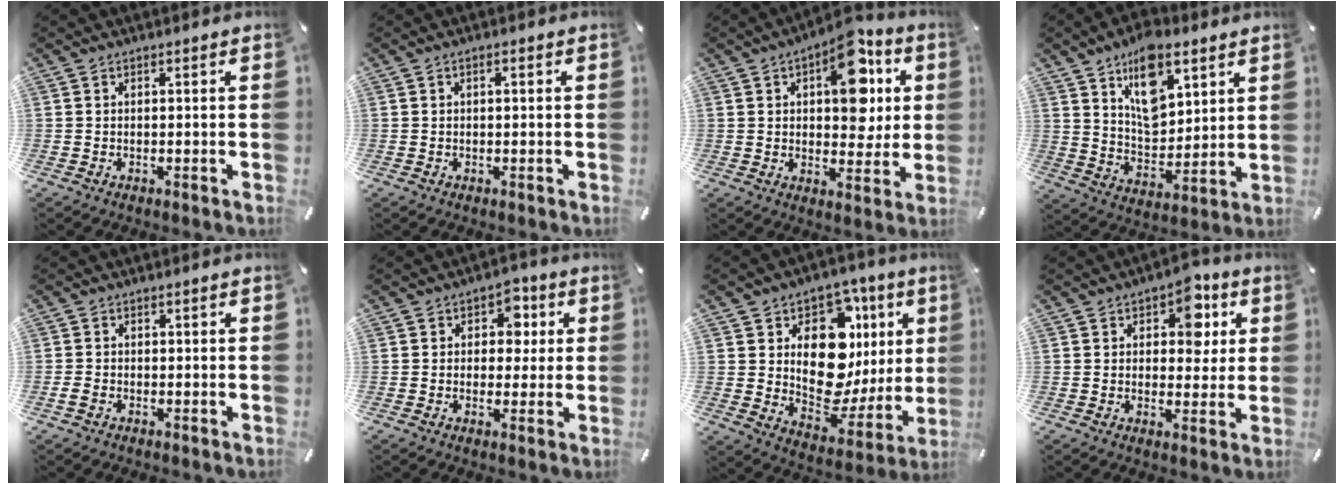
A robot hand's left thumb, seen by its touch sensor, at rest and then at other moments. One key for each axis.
{"total": 1.1, "fx": -0.1, "fy": 0.3, "fz": 1.0, "tx": -0.017, "ty": 0.001, "tz": -0.002}
{"total": 15.5, "fx": 5.7, "fy": 8.9, "fz": 11.3, "tx": -0.142, "ty": -0.020, "tz": 0.095}
{"total": 13.6, "fx": 7.9, "fy": 8.2, "fz": 7.5, "tx": -0.116, "ty": -0.038, "tz": 0.143}
{"total": 2.0, "fx": -0.9, "fy": 1.4, "fz": 1.1, "tx": -0.020, "ty": 0.005, "tz": -0.018}
{"total": 6.6, "fx": 0.9, "fy": 5.4, "fz": 3.6, "tx": -0.032, "ty": 0.002, "tz": 0.006}
{"total": 16.9, "fx": 5.6, "fy": 11.3, "fz": 11.2, "tx": -0.160, "ty": -0.060, "tz": 0.096}
{"total": 8.9, "fx": 3.3, "fy": 6.2, "fz": 5.5, "tx": -0.066, "ty": -0.004, "tz": 0.052}